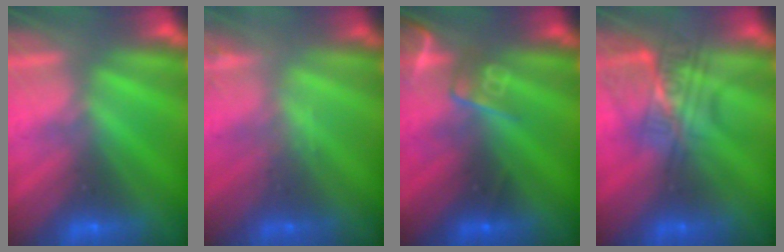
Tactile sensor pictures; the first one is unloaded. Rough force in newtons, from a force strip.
{"total": 1.9}
{"total": 2.6}
{"total": 2.4}